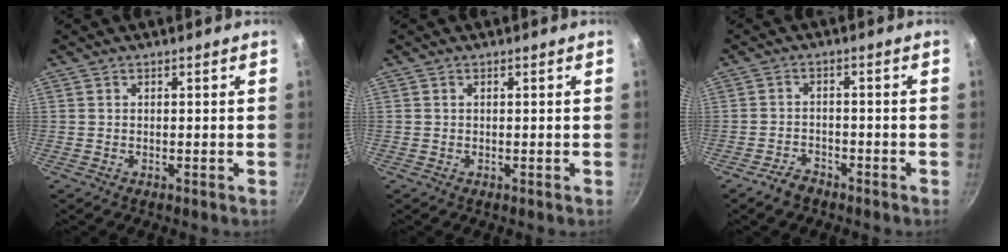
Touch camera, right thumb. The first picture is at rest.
{"total": 0.0}
{"total": 3.2, "force": [-2.6, 1.6, 1.0], "torque": [-0.018, 0.015, -0.046]}